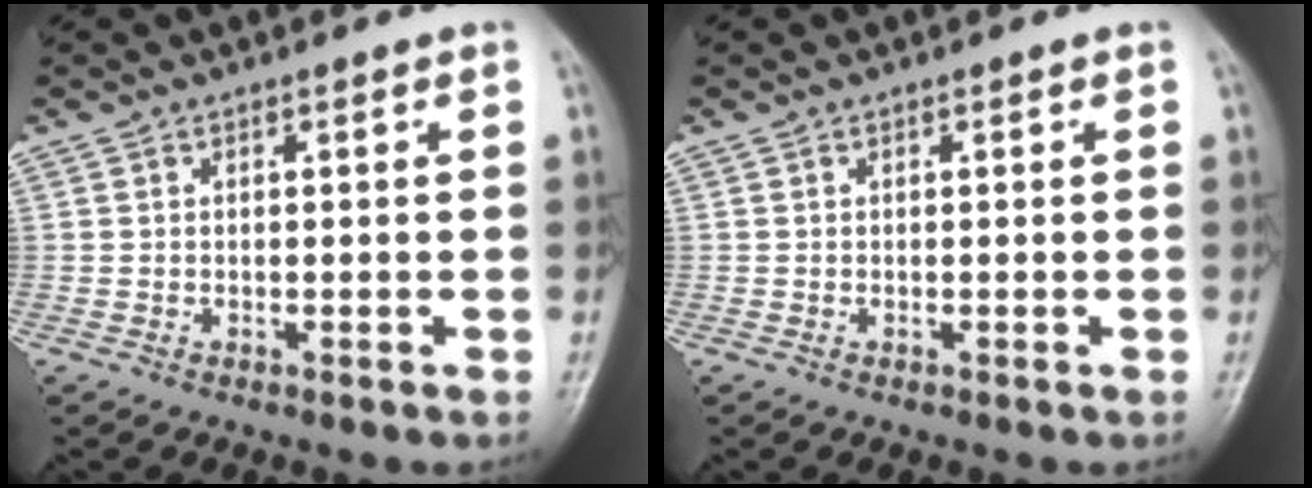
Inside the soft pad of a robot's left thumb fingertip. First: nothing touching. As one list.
[{"total": 0.0}]